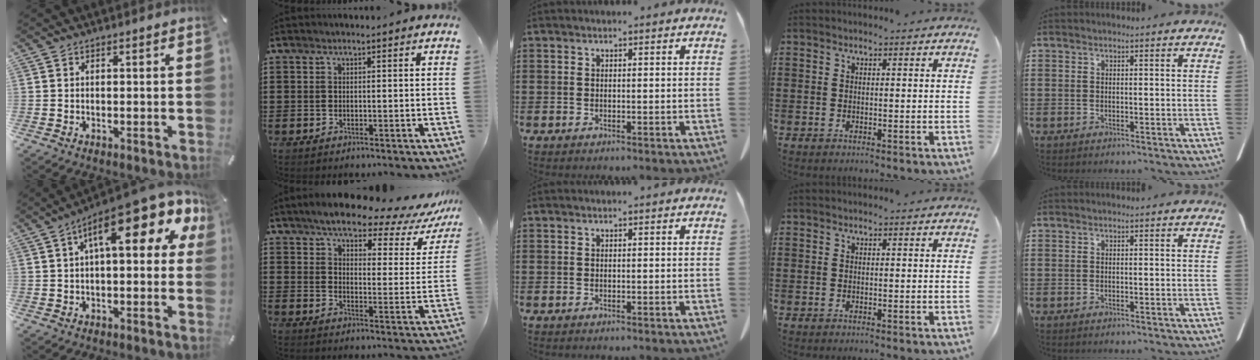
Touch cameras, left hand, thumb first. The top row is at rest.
{"thumb": {"total": 16.4, "force": [7.3, 5.7, 13.6], "torque": [-0.208, -0.037, 0.118]}, "index": {"total": 7.5, "force": [6.6, 1.3, 3.5], "torque": [-0.082, -0.040, 0.110]}}